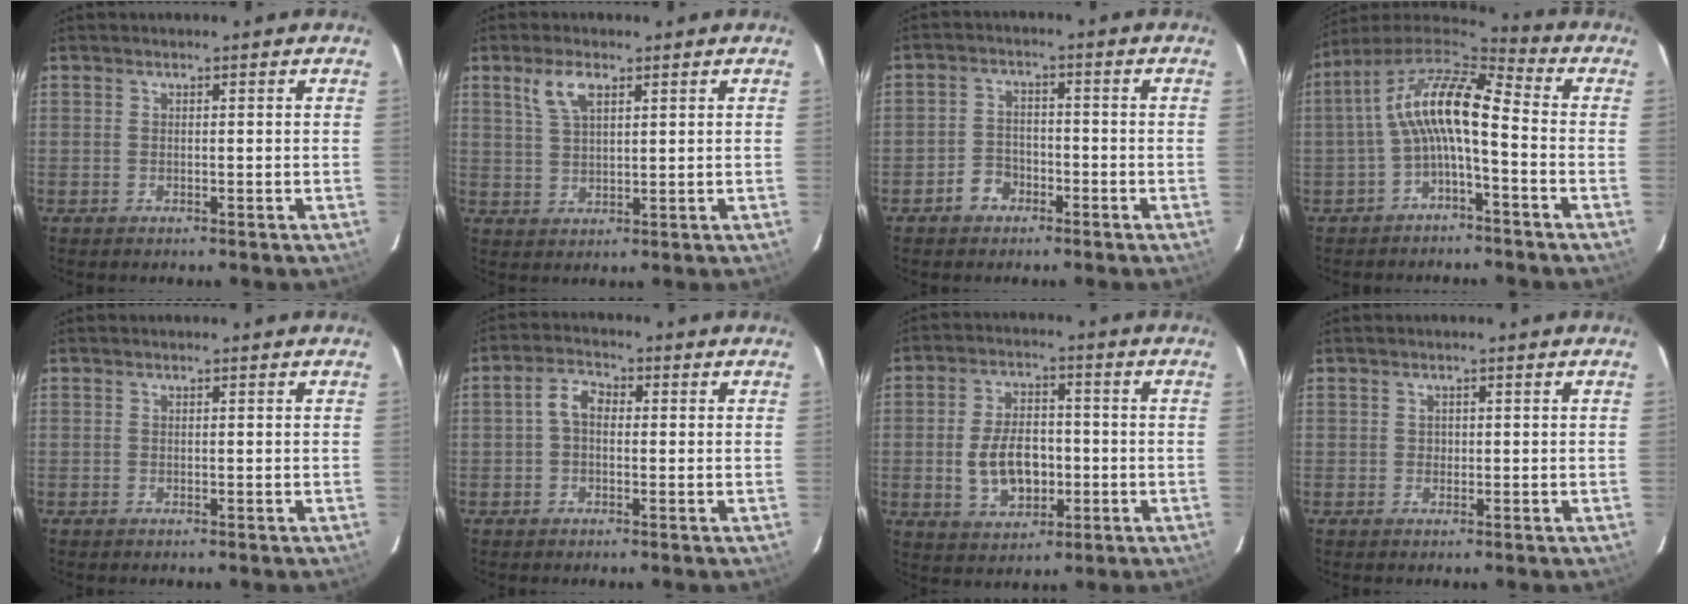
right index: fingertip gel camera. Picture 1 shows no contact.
{"total": 5.2, "force": [2.8, 2.2, 3.8], "torque": [-0.076, 0.008, 0.058]}
{"total": 4.3, "force": [-2.7, 3.1, 1.2], "torque": [-0.031, 0.012, -0.044]}
{"total": 11.8, "force": [-1.7, 3.5, 11.1], "torque": [-0.218, 0.020, -0.036]}
{"total": 0.0}
{"total": 3.5, "force": [-0.1, 2.5, 2.5], "torque": [-0.049, 0.015, -0.003]}
{"total": 9.9, "force": [-1.7, 6.2, 7.6], "torque": [-0.152, 0.010, -0.018]}
{"total": 0.9, "force": [0.0, 0.9, 0.0], "torque": [0.004, 0.002, 0.000]}